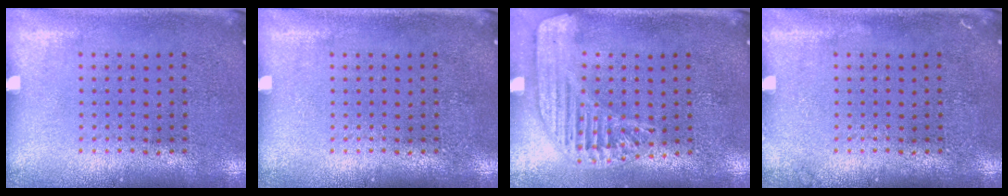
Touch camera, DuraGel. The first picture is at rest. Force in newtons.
{"total": 0.0}
{"total": 1.6, "press": 1.6, "slide": 0.4}
{"total": 0.5, "press": 0.5, "slide": 0.1}